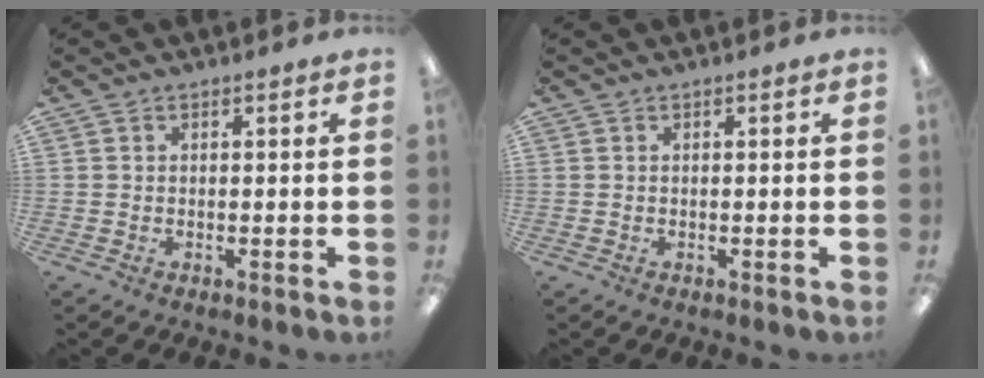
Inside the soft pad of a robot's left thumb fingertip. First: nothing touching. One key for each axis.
{"total": 0.0}